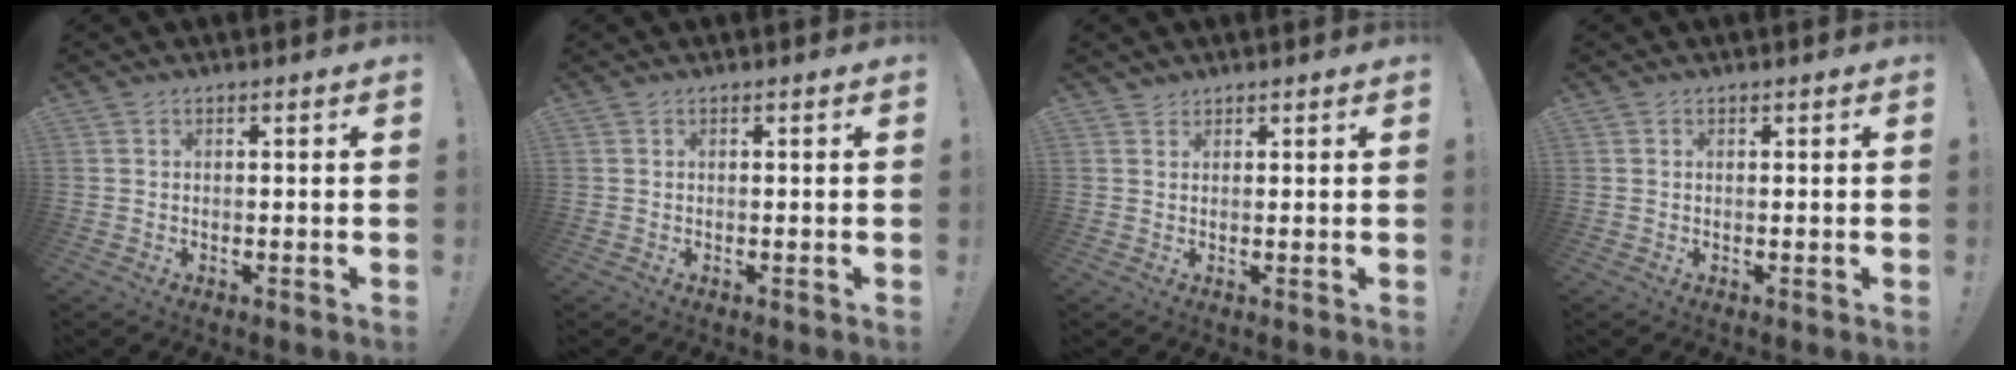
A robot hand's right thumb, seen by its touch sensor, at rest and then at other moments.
{"total": 0.0}
{"total": 1.9, "force": [1.7, 0.9, 0.0], "torque": [0.007, -0.007, 0.031]}
{"total": 0.0}